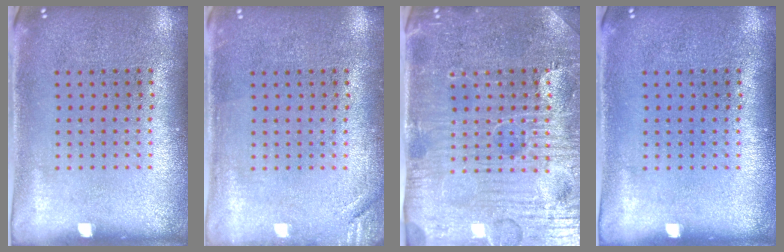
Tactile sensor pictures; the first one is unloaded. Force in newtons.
{"total": 1.3, "press": 1.3, "slide": 0.3}
{"total": 5.1, "press": 4.8, "slide": 1.8}
{"total": 0.0}